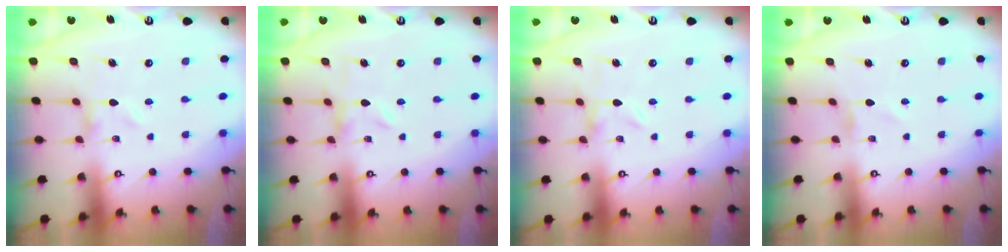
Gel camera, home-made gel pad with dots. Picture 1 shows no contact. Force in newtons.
{"total": 0.0}
{"total": 0.0}
{"total": 0.5, "press": 0.5, "slide": 0.2}